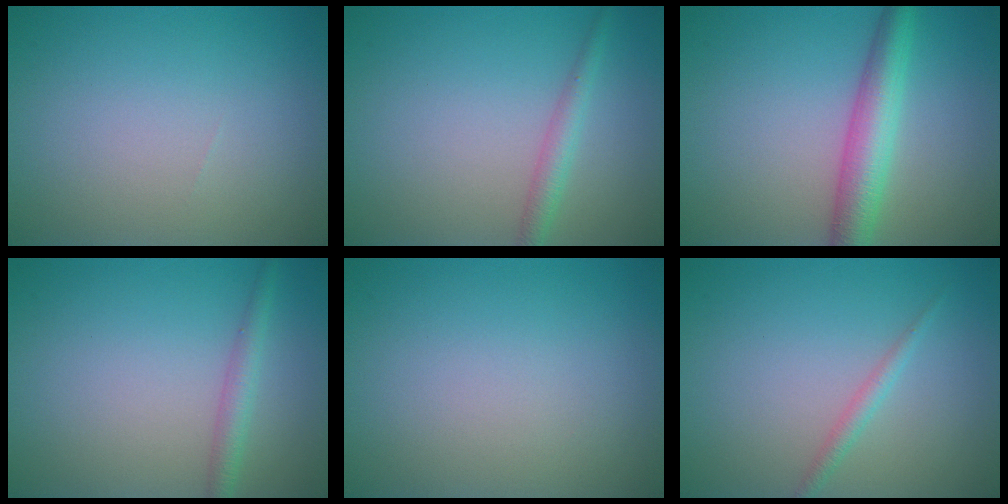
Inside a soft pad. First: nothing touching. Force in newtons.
{"total": 1.9, "press": 1.9, "slide": 0.0}
{"total": 4.7, "press": 4.7, "slide": 0.1}
{"total": 2.0, "press": 2.0, "slide": 0.0}
{"total": 0.0}
{"total": 1.3, "press": 1.3, "slide": 0.1}